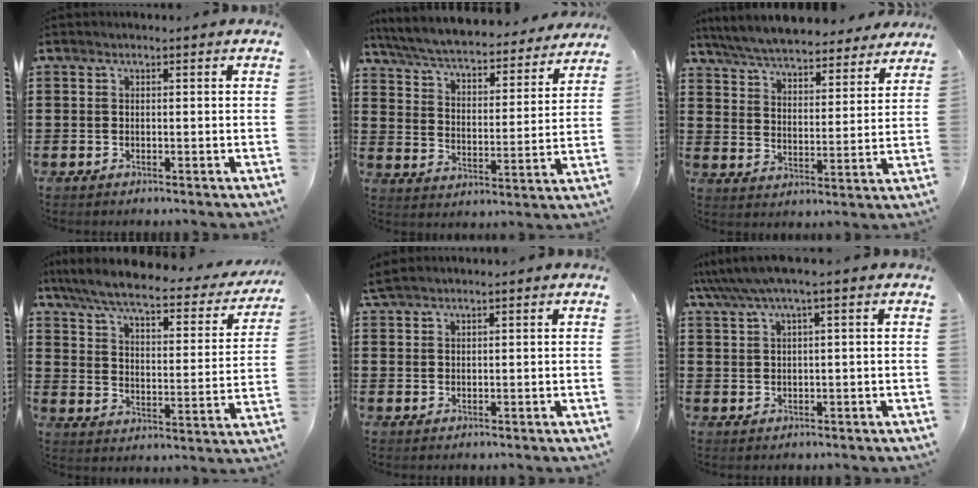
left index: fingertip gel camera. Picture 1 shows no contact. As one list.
[{"total": 5.8, "force": [5.6, 0.2, 1.6], "torque": [-0.058, -0.043, 0.093]}, {"total": 6.6, "force": [6.5, 0.3, 1.4], "torque": [-0.058, -0.038, 0.114]}, {"total": 6.7, "force": [5.7, 0.4, 3.5], "torque": [-0.093, -0.036, 0.094]}, {"total": 1.9, "force": [1.7, 0.1, 0.8], "torque": [-0.020, 0.001, 0.032]}, {"total": 3.2, "force": [1.5, -0.1, 2.9], "torque": [-0.064, -0.005, 0.021]}]